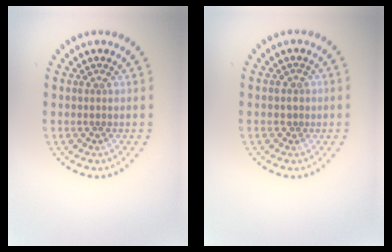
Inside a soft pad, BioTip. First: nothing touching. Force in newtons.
{"total": 0.6, "press": 0.3, "slide": 0.5}